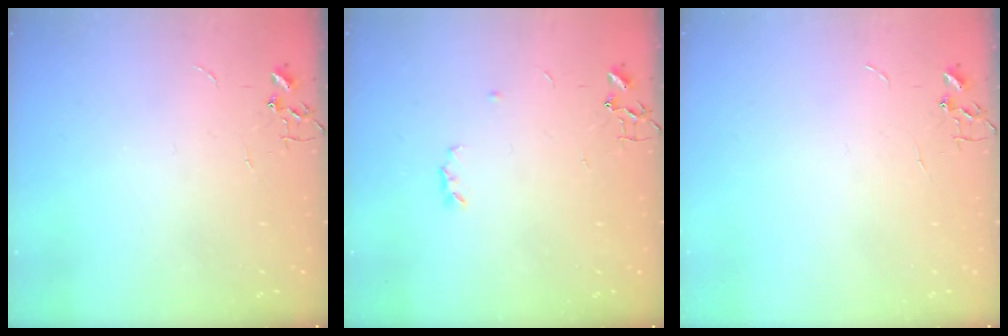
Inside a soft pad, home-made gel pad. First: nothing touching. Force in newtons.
{"total": 3.7, "press": 3.7, "slide": 0.6}
{"total": 0.0}